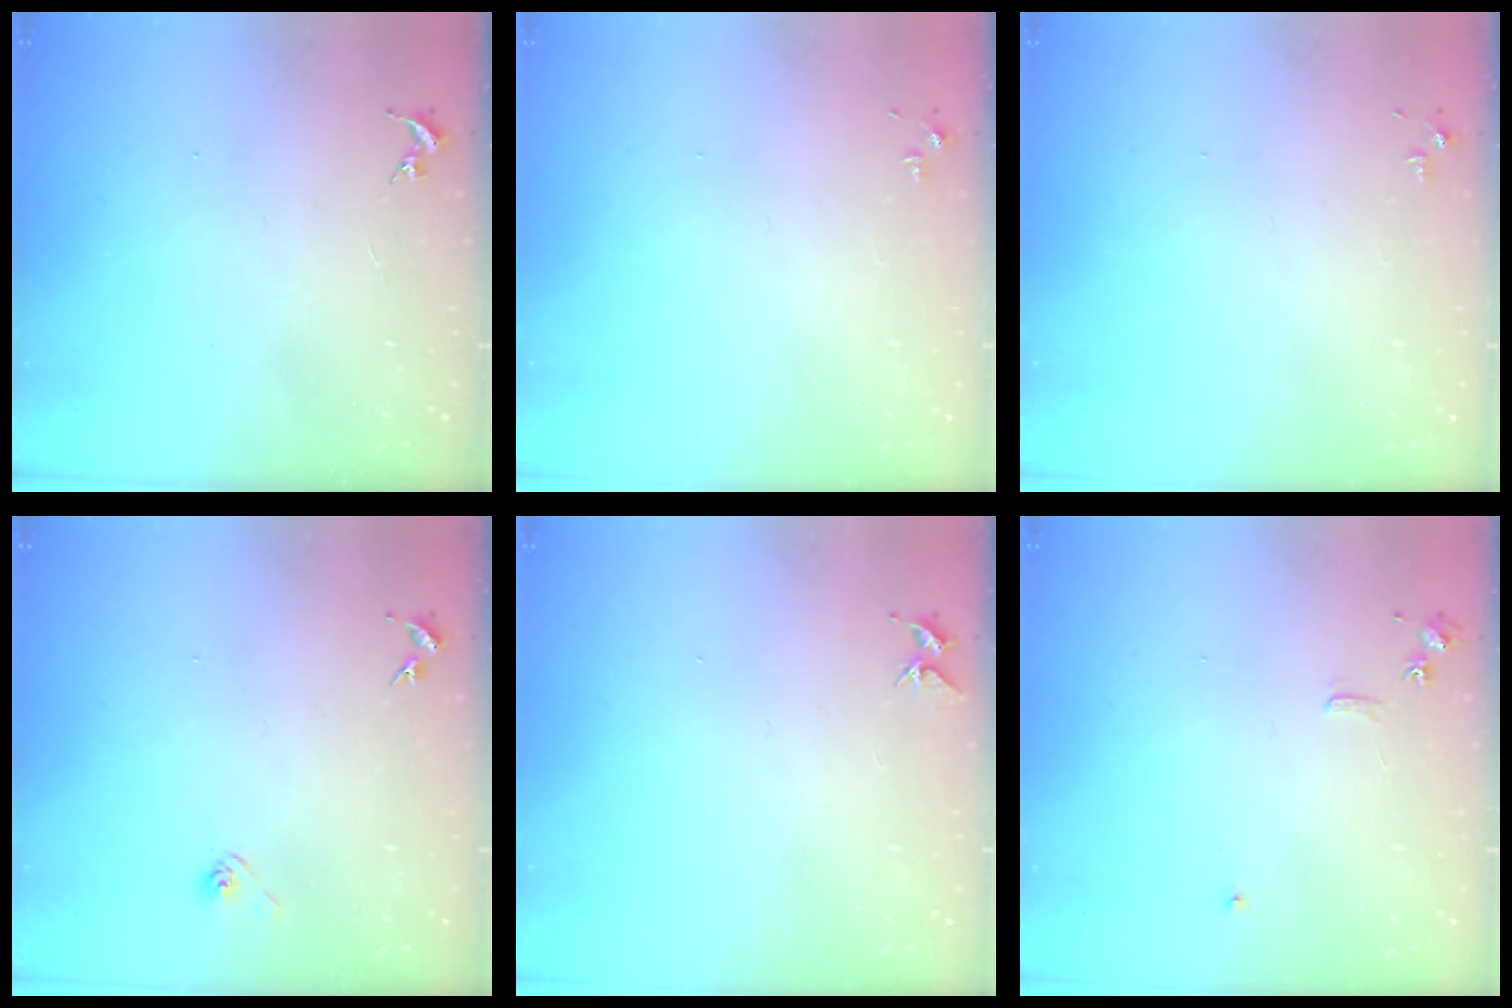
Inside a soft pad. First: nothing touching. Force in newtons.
{"total": 2.8, "press": 2.8, "slide": 0.4}
{"total": 2.8, "press": 2.8, "slide": 0.4}
{"total": 2.9, "press": 2.6, "slide": 1.4}
{"total": 5.0, "press": 4.9, "slide": 0.5}
{"total": 5.9, "press": 5.9, "slide": 0.7}